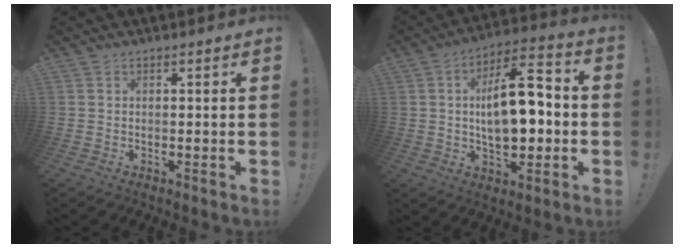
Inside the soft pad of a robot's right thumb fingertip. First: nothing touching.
{"total": 17.8, "force": [-0.6, 9.0, 15.4], "torque": [-0.243, 0.009, -0.013]}